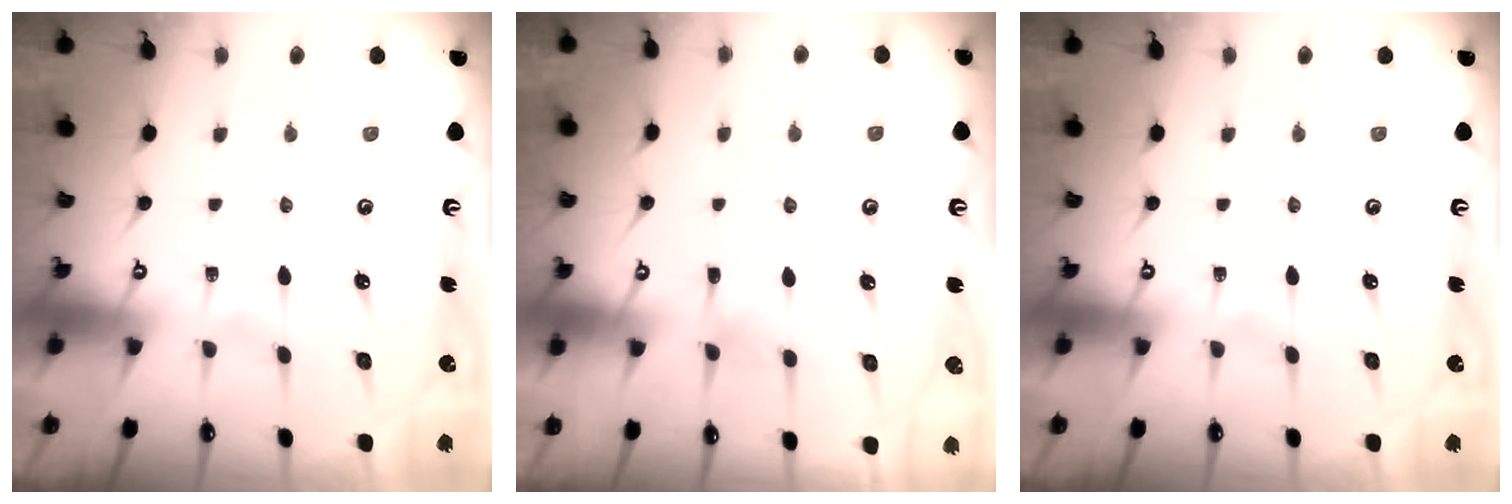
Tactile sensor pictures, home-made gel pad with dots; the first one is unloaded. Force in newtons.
{"total": 4.3, "press": 4.3, "slide": 0.5}
{"total": 0.0}